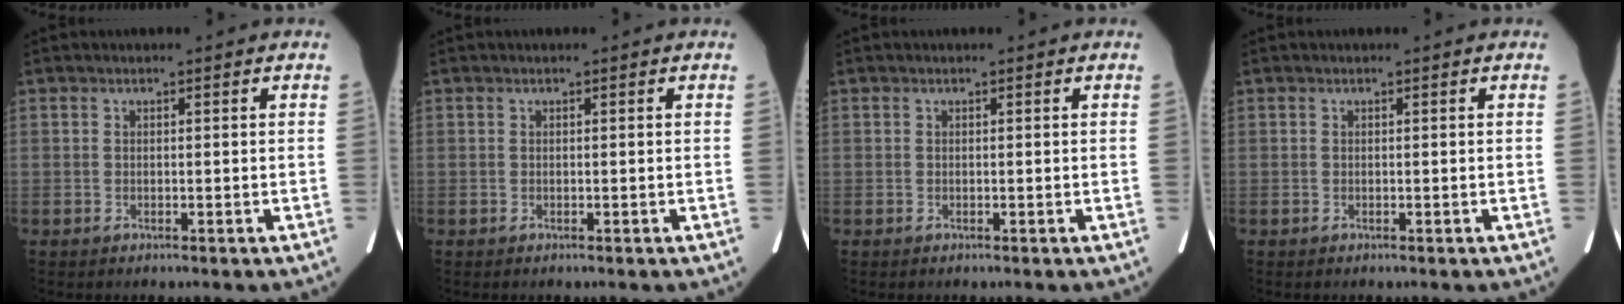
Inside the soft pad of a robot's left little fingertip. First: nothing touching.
{"total": 0.0}
{"total": 0.0}
{"total": 0.0}